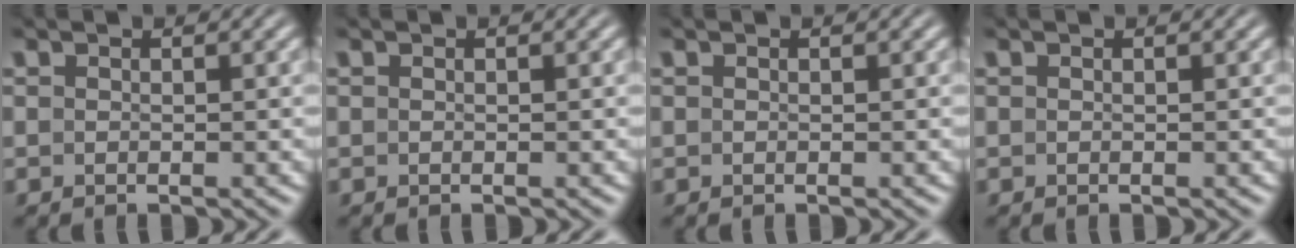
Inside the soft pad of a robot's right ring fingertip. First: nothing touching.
{"total": 0.0}
{"total": 0.0}
{"total": 0.0}